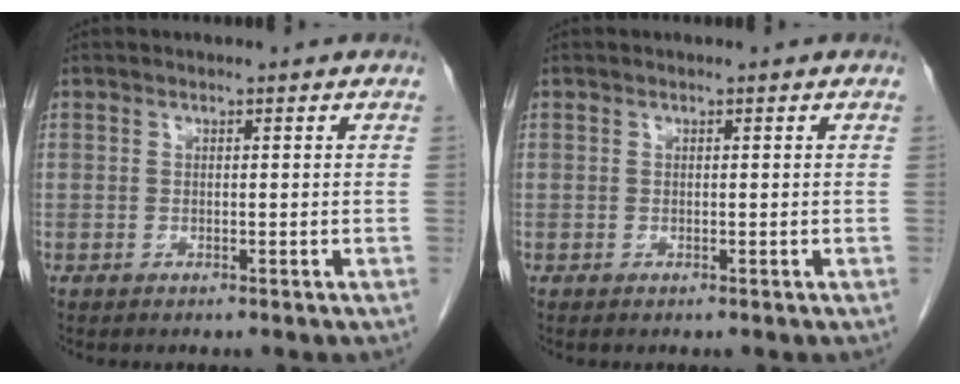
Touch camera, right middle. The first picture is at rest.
{"total": 0.0}